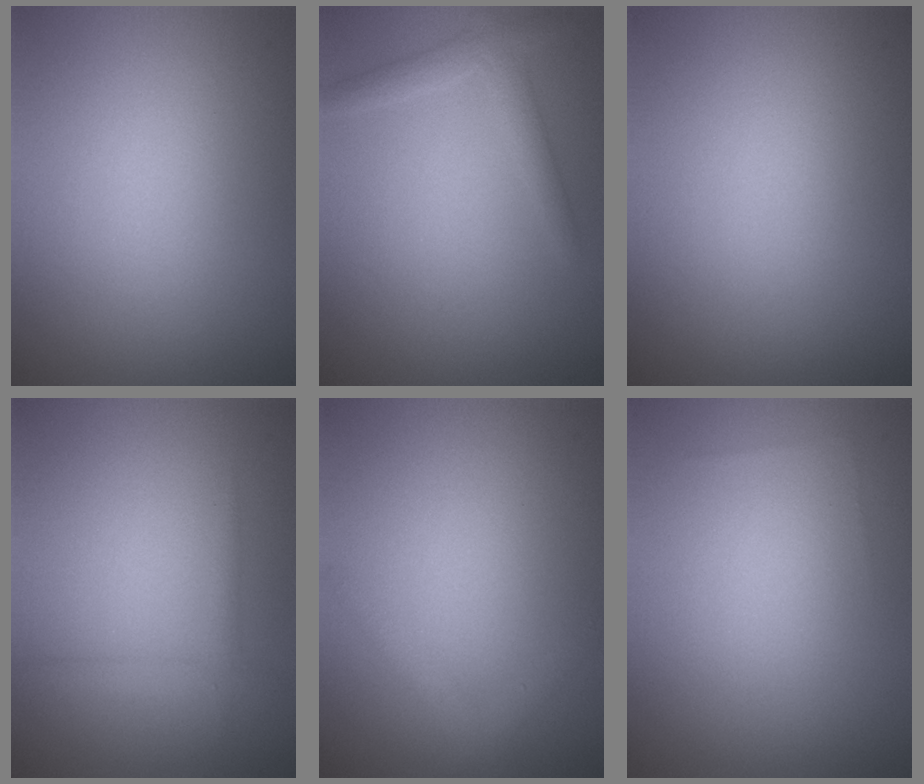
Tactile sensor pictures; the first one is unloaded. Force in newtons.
{"total": 2.1, "press": 2.1, "slide": 0.1}
{"total": 0.0}
{"total": 1.4, "press": 1.4, "slide": 0.0}
{"total": 1.8, "press": 1.8, "slide": 0.1}
{"total": 0.0}